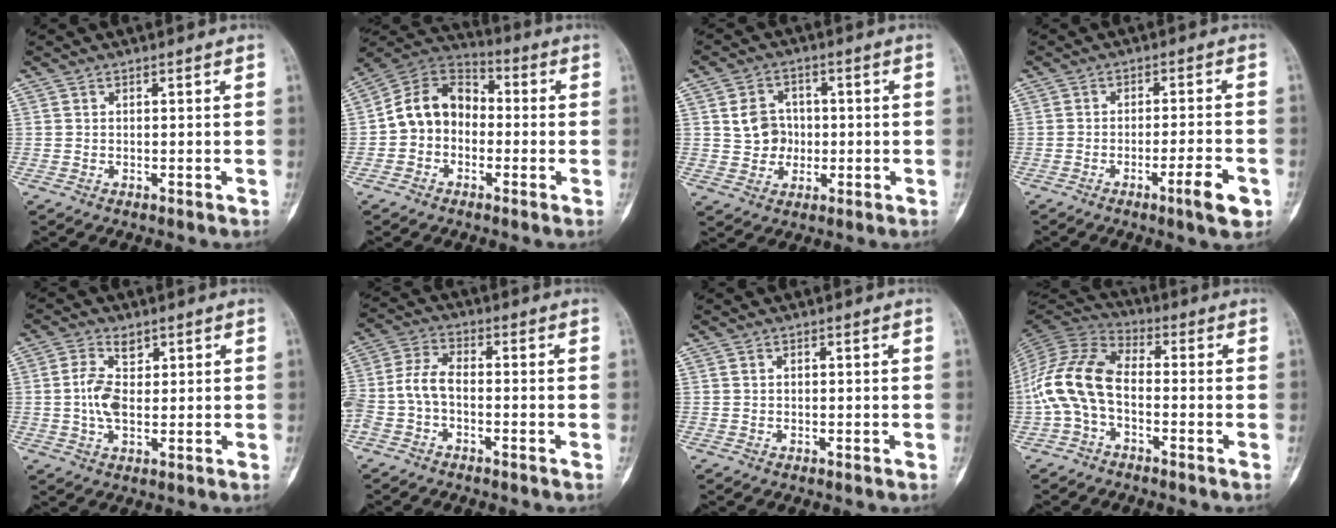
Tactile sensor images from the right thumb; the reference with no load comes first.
{"total": 11.3, "force": [-1.4, 9.1, 6.5], "torque": [-0.096, 0.042, -0.041]}
{"total": 6.8, "force": [0.4, 6.1, 2.9], "torque": [-0.022, 0.003, 0.005]}
{"total": 6.4, "force": [-3.1, 0.9, 5.5], "torque": [-0.086, 0.013, -0.042]}
{"total": 6.2, "force": [1.2, 3.8, 4.7], "torque": [-0.090, 0.002, 0.021]}
{"total": 6.9, "force": [-1.8, 3.8, 5.5], "torque": [-0.125, 0.025, -0.044]}
{"total": 0.5, "force": [0.2, 0.4, 0.3], "torque": [-0.004, 0.000, 0.005]}
{"total": 11.9, "force": [-2.3, 7.0, 9.4], "torque": [-0.193, 0.035, -0.057]}